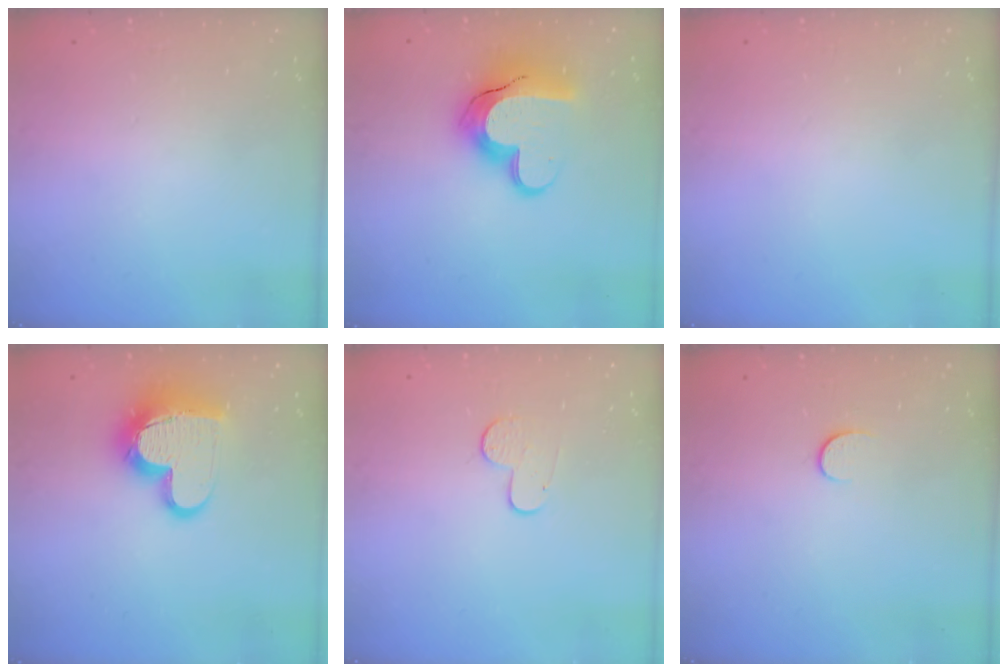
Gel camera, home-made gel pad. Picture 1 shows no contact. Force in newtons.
{"total": 16.0, "press": 16.0, "slide": 1.0}
{"total": 0.0}
{"total": 14.7, "press": 14.6, "slide": 1.2}
{"total": 7.1, "press": 7.1, "slide": 0.6}
{"total": 4.4, "press": 4.3, "slide": 0.7}